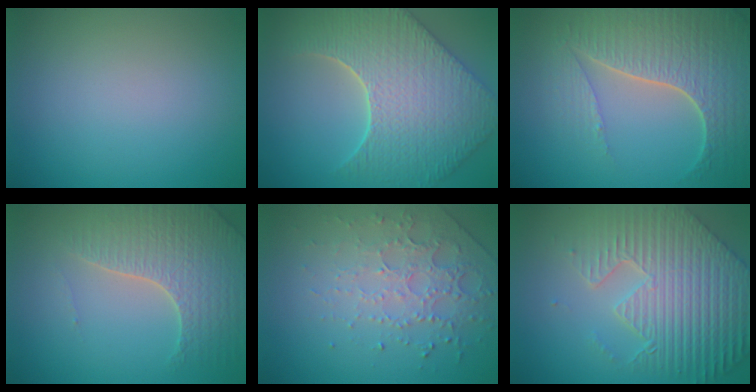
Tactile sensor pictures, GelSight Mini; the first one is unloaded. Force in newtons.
{"total": 8.8, "press": 7.2, "slide": 5.0}
{"total": 7.3, "press": 5.5, "slide": 4.8}
{"total": 4.4, "press": 4.3, "slide": 1.1}
{"total": 4.5, "press": 3.1, "slide": 3.2}
{"total": 9.0, "press": 6.5, "slide": 6.3}